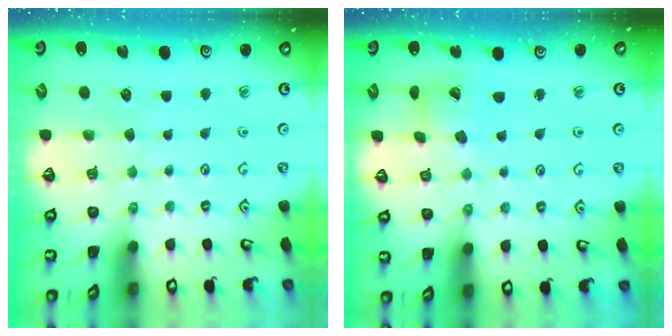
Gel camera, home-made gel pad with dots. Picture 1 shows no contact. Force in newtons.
{"total": 9.5, "press": 9.4, "slide": 1.3}